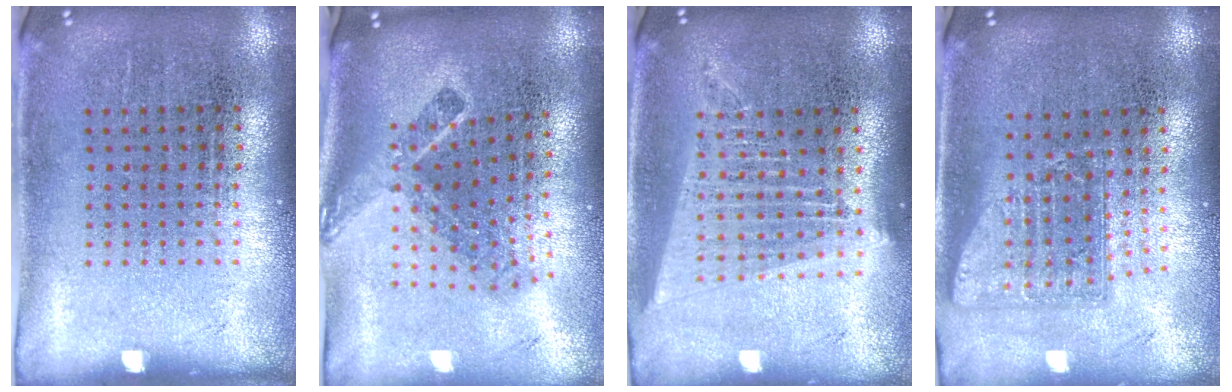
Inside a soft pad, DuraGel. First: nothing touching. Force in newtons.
{"total": 2.2, "press": 1.5, "slide": 1.7}
{"total": 1.8, "press": 1.5, "slide": 0.9}
{"total": 1.7, "press": 1.3, "slide": 1.1}